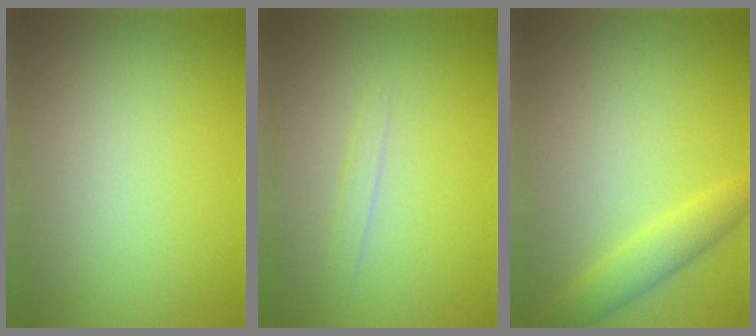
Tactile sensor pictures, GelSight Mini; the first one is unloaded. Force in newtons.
{"total": 0.9, "press": 0.9, "slide": 0.0}
{"total": 2.8, "press": 2.8, "slide": 0.2}